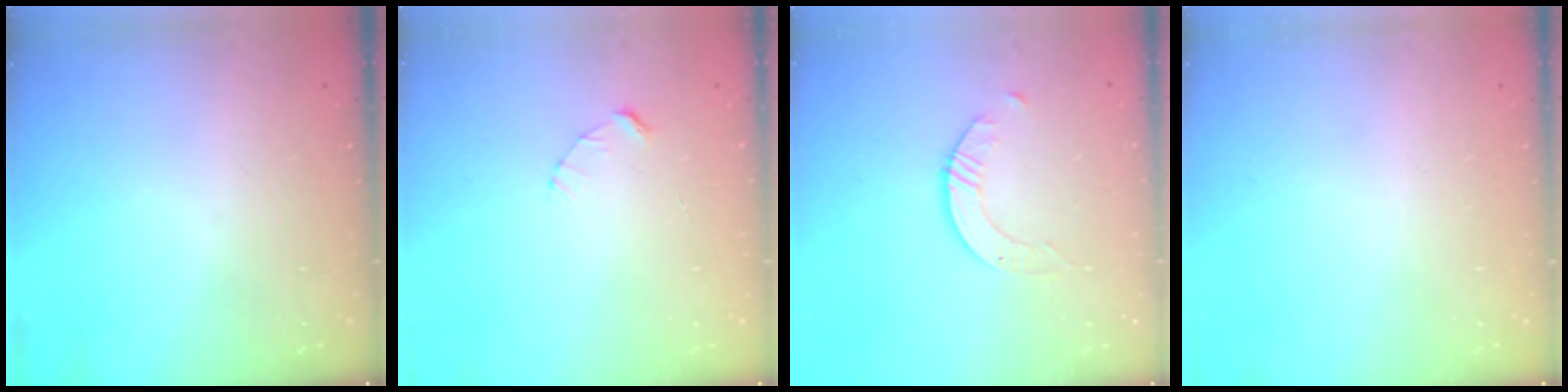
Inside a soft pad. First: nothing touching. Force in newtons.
{"total": 2.7, "press": 2.7, "slide": 0.3}
{"total": 2.6, "press": 2.6, "slide": 0.3}
{"total": 0.0}